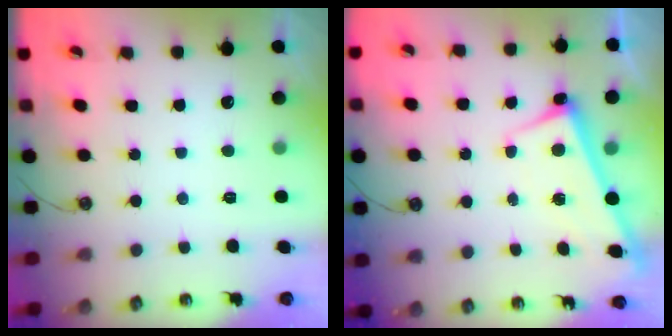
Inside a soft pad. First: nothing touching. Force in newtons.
{"total": 2.8, "press": 2.8, "slide": 0.3}